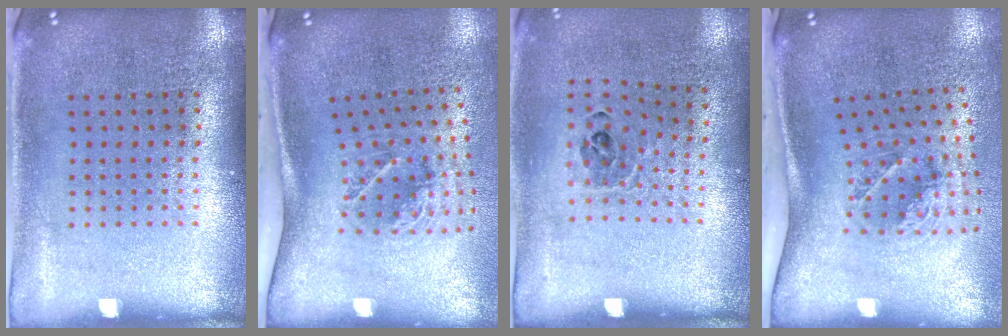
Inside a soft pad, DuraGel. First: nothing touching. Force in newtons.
{"total": 2.1, "press": 1.3, "slide": 1.7}
{"total": 0.9, "press": 0.8, "slide": 0.3}
{"total": 1.9, "press": 1.2, "slide": 1.4}